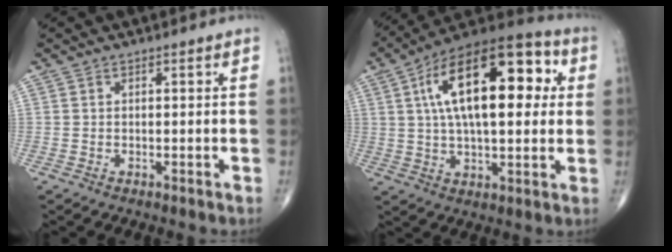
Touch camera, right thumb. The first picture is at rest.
{"total": 23.9, "force": [5.6, 10.8, 20.5], "torque": [-0.312, 0.020, 0.080]}